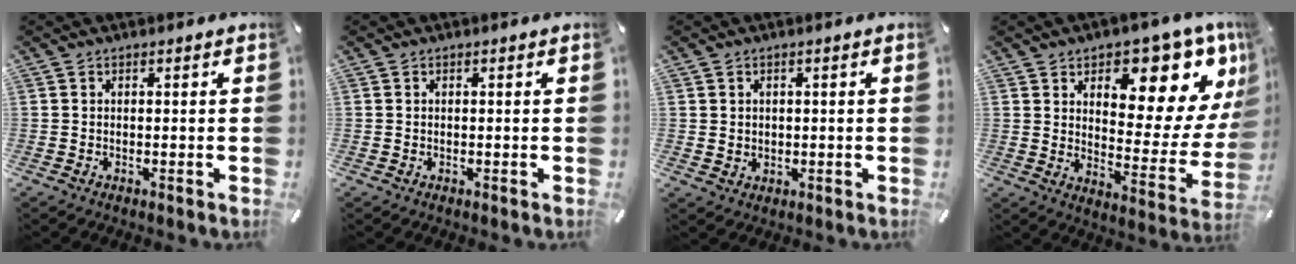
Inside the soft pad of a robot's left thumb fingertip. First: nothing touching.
{"total": 0.0}
{"total": 2.4, "force": [0.7, 2.3, 0.0], "torque": [0.004, -0.001, 0.012]}
{"total": 14.5, "force": [9.3, 7.1, 8.6], "torque": [-0.085, -0.092, 0.149]}